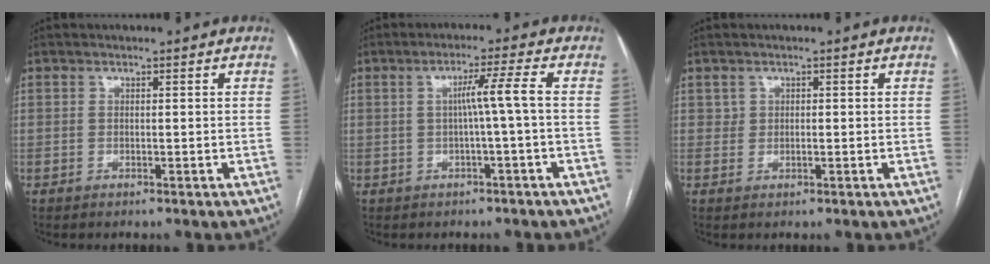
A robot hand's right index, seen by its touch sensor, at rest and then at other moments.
{"total": 4.2, "force": [-0.3, -1.1, 4.0], "torque": [-0.069, 0.009, -0.002]}
{"total": 1.0, "force": [0.4, 0.9, 0.3], "torque": [0.000, 0.001, 0.005]}